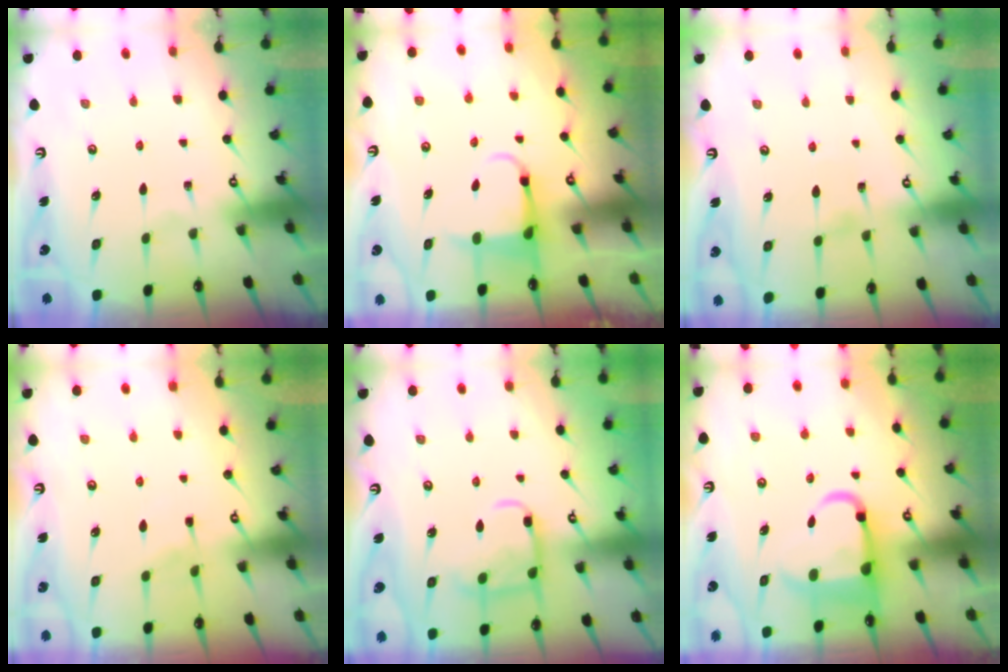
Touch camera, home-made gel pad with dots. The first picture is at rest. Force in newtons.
{"total": 3.9, "press": 3.8, "slide": 0.9}
{"total": 5.3, "press": 5.3, "slide": 0.5}
{"total": 3.0, "press": 2.9, "slide": 0.5}
{"total": 11.9, "press": 11.9, "slide": 1.1}
{"total": 8.1, "press": 7.9, "slide": 1.6}